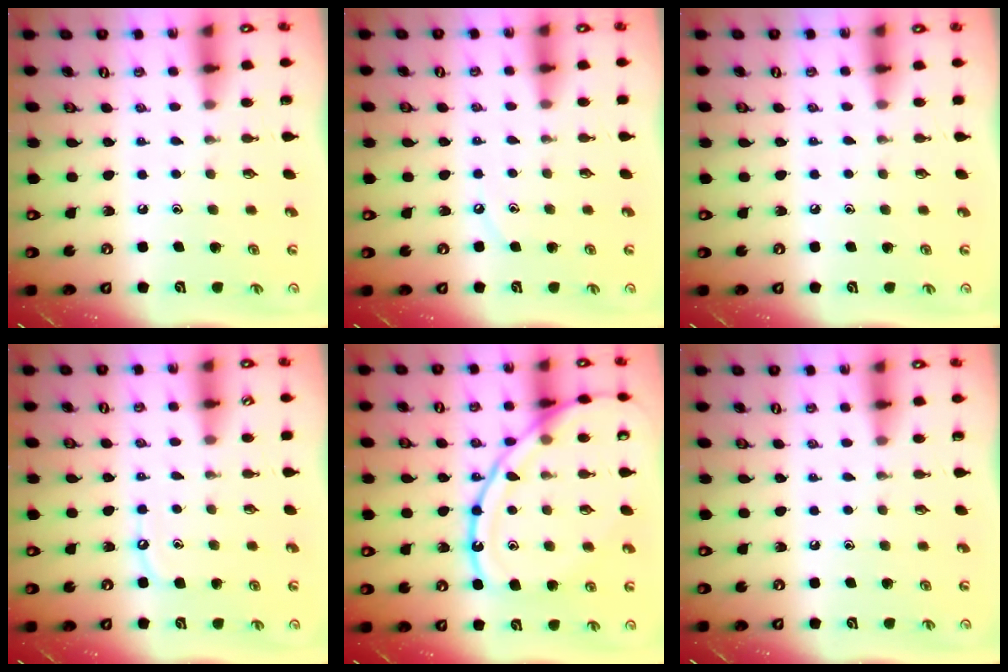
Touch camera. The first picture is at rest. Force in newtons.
{"total": 2.7, "press": 2.7, "slide": 0.5}
{"total": 2.6, "press": 2.6, "slide": 0.4}
{"total": 5.2, "press": 5.1, "slide": 0.5}
{"total": 17.8, "press": 17.8, "slide": 1.5}
{"total": 0.0}